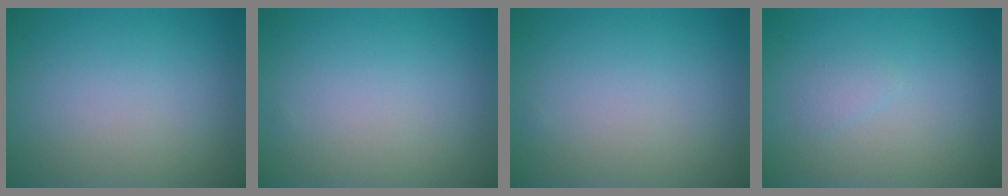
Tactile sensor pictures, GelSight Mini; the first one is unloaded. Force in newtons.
{"total": 0.0}
{"total": 0.0}
{"total": 0.8, "press": 0.8, "slide": 0.0}